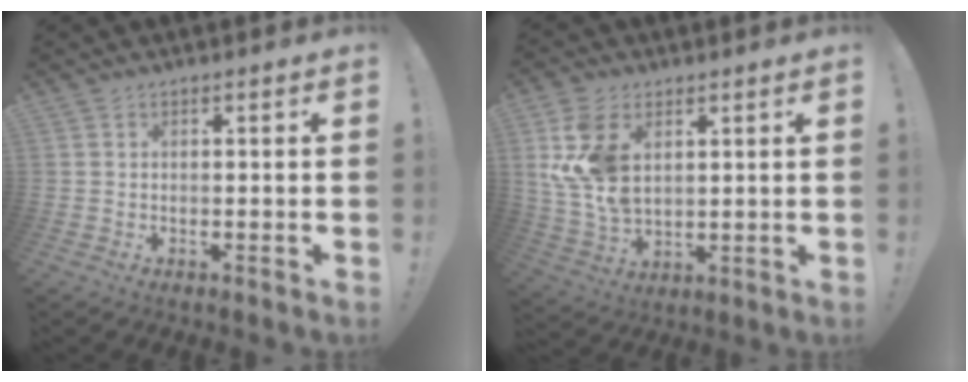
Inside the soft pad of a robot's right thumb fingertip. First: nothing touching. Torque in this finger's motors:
{"motor_torque": [0.65, 0.68, 0.16, 0.13, 0.39]}